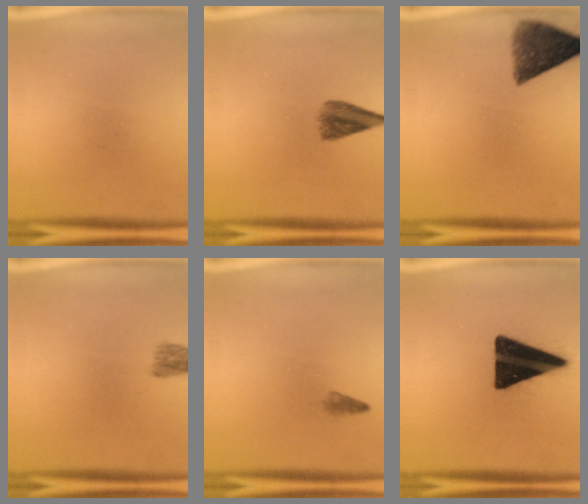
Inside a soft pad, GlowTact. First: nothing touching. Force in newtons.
{"total": 5.0}
{"total": 8.5}
{"total": 2.5}
{"total": 0.9}
{"total": 19.1}